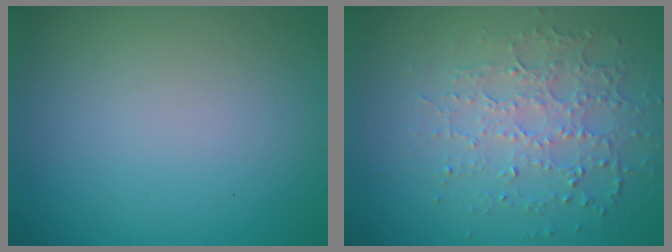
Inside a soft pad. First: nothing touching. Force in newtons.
{"total": 3.5, "press": 3.2, "slide": 1.4}